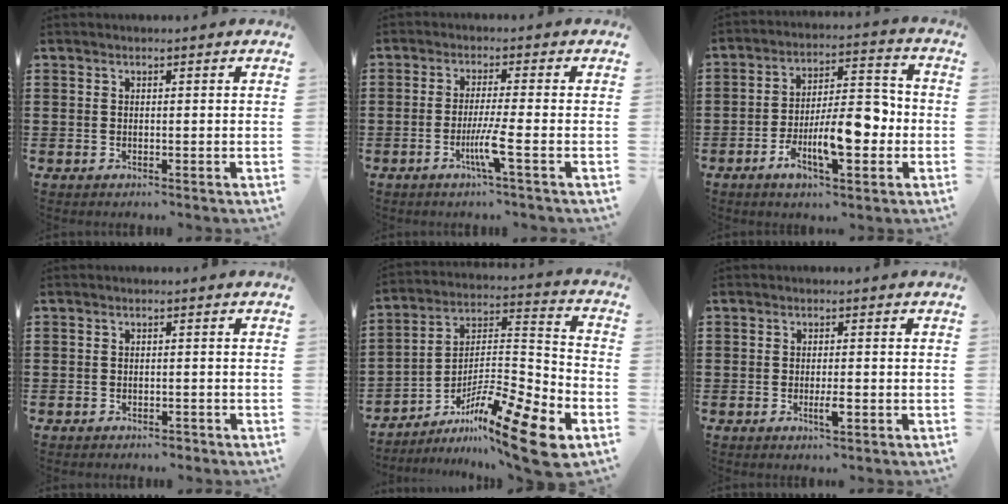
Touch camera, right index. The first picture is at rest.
{"total": 4.9, "force": [-2.0, -0.6, 4.5], "torque": [-0.089, -0.020, -0.041]}
{"total": 11.2, "force": [-3.6, 4.3, 9.6], "torque": [-0.158, 0.001, -0.066]}
{"total": 1.1, "force": [-1.0, 0.4, 0.0], "torque": [-0.003, 0.004, -0.024]}
{"total": 14.0, "force": [-10.1, 1.6, 9.6], "torque": [-0.148, 0.028, -0.184]}
{"total": 2.5, "force": [-0.9, 0.5, 2.3], "torque": [-0.046, -0.003, -0.018]}